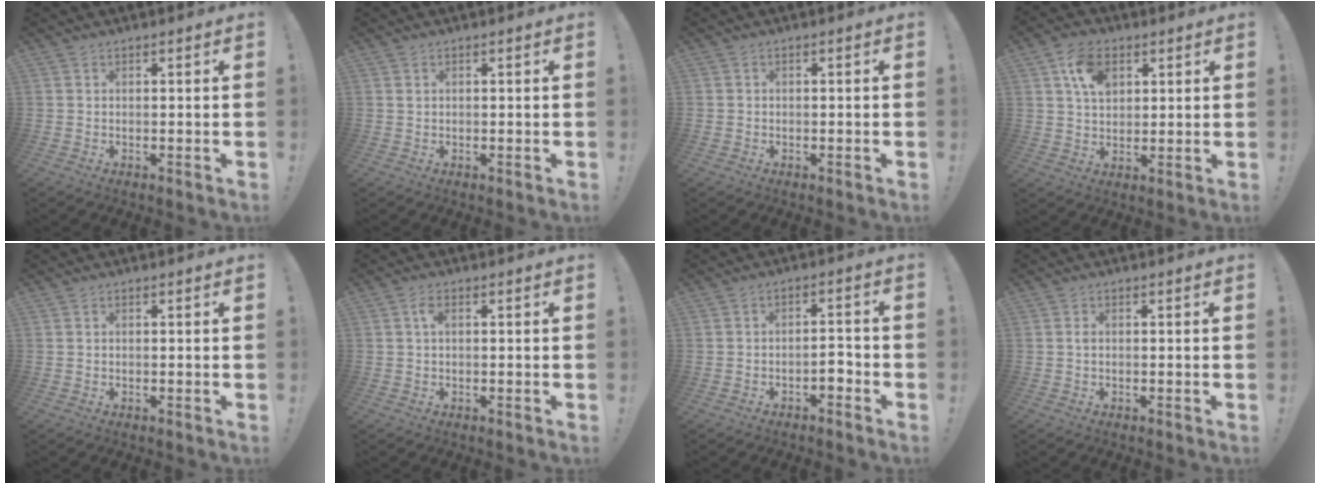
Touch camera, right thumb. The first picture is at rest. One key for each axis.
{"total": 0.5, "fx": 0.3, "fy": 0.3, "fz": 0.3, "tx": -0.002, "ty": -0.002, "tz": 0.004}
{"total": 0.5, "fx": -0.3, "fy": 0.5, "fz": 0.1, "tx": 0.000, "ty": 0.001, "tz": -0.005}
{"total": 9.7, "fx": 4.1, "fy": 6.8, "fz": 5.6, "tx": -0.085, "ty": -0.004, "tz": 0.076}
{"total": 0.0}
{"total": 2.4, "fx": 0.5, "fy": 1.1, "fz": 2.1, "tx": -0.031, "ty": 0.002, "tz": 0.004}
{"total": 3.9, "fx": -2.1, "fy": 1.5, "fz": 2.9, "tx": -0.039, "ty": 0.006, "tz": -0.037}
{"total": 0.6, "fx": 0.0, "fy": 0.3, "fz": 0.6, "tx": -0.018, "ty": 0.005, "tz": 0.001}